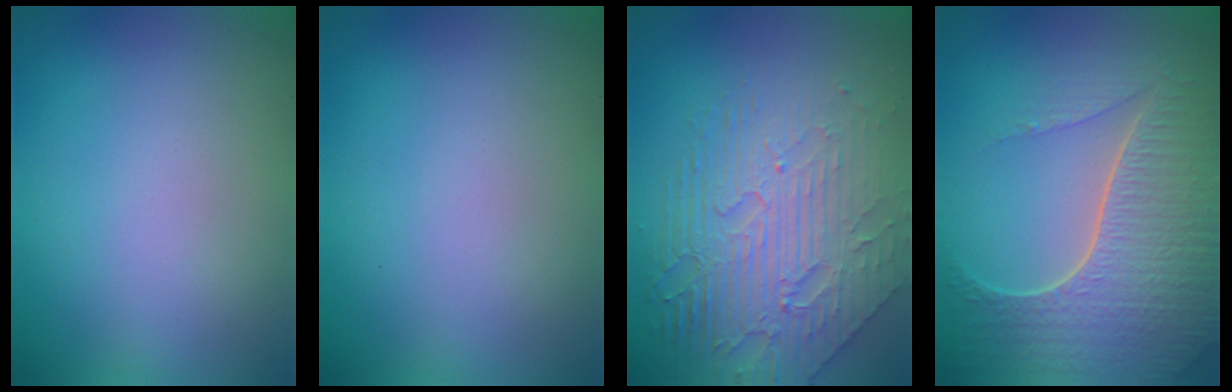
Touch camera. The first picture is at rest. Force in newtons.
{"total": 0.0}
{"total": 7.7, "press": 5.3, "slide": 5.5}
{"total": 7.5, "press": 5.5, "slide": 5.2}